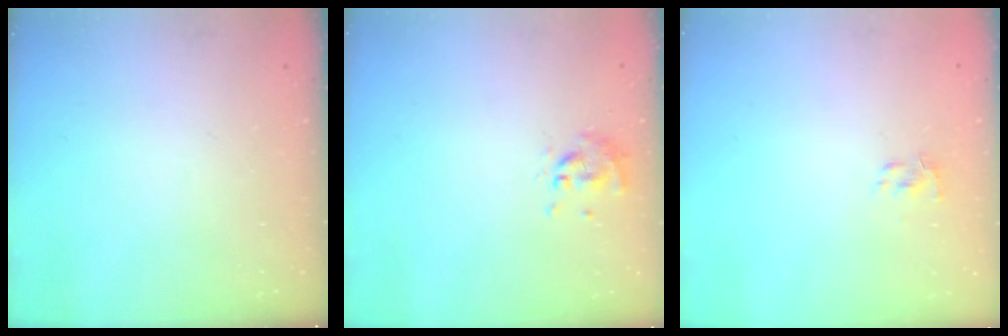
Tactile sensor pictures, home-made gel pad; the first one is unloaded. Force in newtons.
{"total": 0.0}
{"total": 1.4, "press": 1.3, "slide": 0.6}